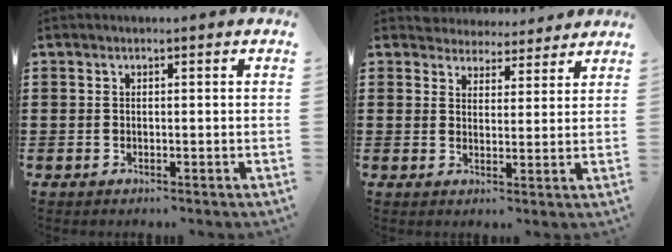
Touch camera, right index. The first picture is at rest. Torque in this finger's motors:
{"motor_torque": [0.70, 0.78, -0.02, -0.08]}